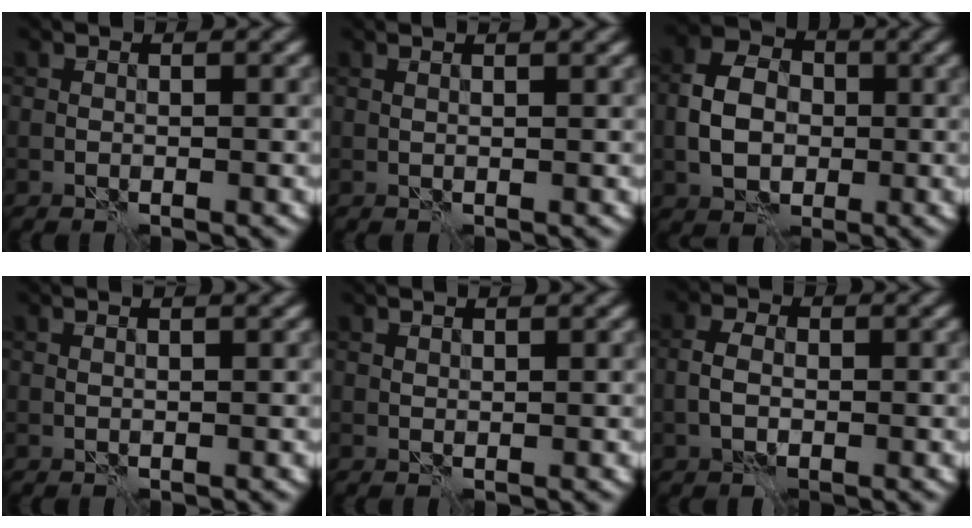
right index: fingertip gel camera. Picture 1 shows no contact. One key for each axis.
{"total": 2.5, "fx": 1.5, "fy": 1.0, "fz": 1.7, "tx": -0.006, "ty": 0.011, "tz": -0.005}
{"total": 5.4, "fx": -0.7, "fy": 4.1, "fz": 3.4, "tx": -0.065, "ty": 0.007, "tz": -0.018}
{"total": 2.9, "fx": 1.8, "fy": 1.2, "fz": 2.0, "tx": -0.008, "ty": 0.018, "tz": -0.004}
{"total": 0.9, "fx": 0.8, "fy": 0.1, "fz": 0.3, "tx": -0.008, "ty": -0.001, "tz": 0.013}
{"total": 2.6, "fx": -0.6, "fy": 1.6, "fz": 2.0, "tx": -0.042, "ty": 0.004, "tz": -0.014}